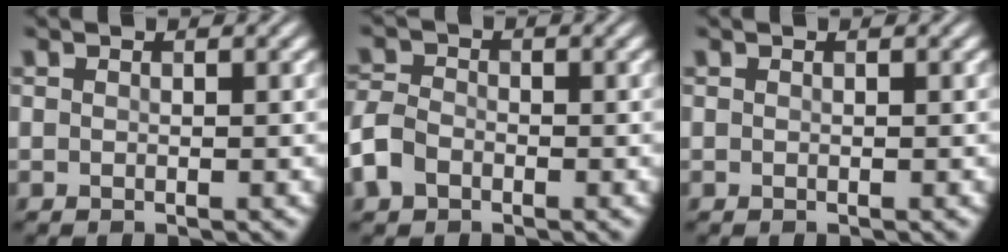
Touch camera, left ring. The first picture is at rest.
{"total": 3.0, "force": [-1.5, 2.1, 1.6], "torque": [-0.036, 0.003, -0.041]}
{"total": 0.0}